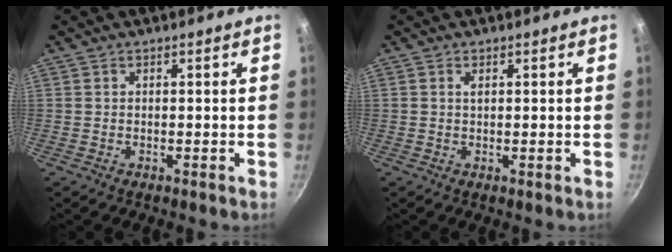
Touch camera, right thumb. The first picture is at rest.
{"total": 0.9, "force": [0.4, 0.2, 0.8], "torque": [-0.015, -0.002, 0.004]}